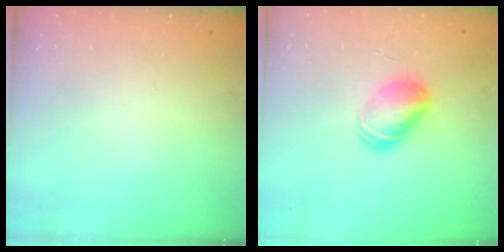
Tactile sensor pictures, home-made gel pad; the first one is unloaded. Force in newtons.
{"total": 8.6, "press": 8.6, "slide": 0.4}